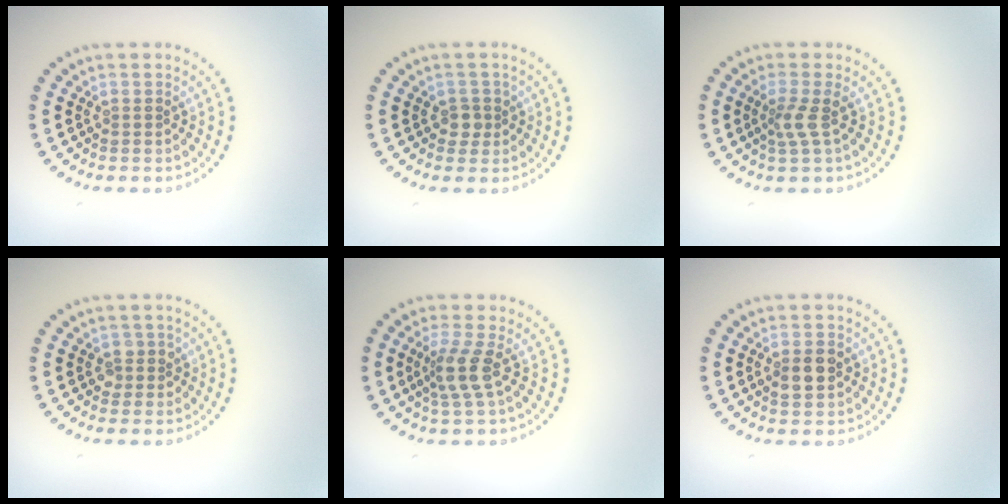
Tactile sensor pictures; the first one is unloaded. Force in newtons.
{"total": 1.5, "press": 1.3, "slide": 0.8}
{"total": 1.9, "press": 1.4, "slide": 1.3}
{"total": 1.5, "press": 1.4, "slide": 0.7}
{"total": 2.7, "press": 2.1, "slide": 1.7}
{"total": 2.8, "press": 2.8, "slide": 0.2}